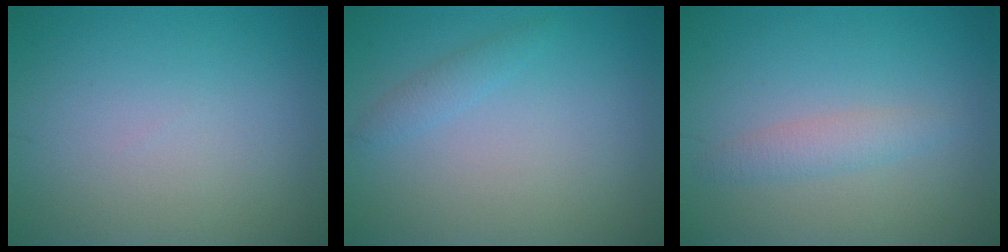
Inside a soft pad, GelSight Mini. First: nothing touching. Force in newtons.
{"total": 1.1, "press": 1.1, "slide": 0.1}
{"total": 1.7, "press": 1.7, "slide": 0.1}